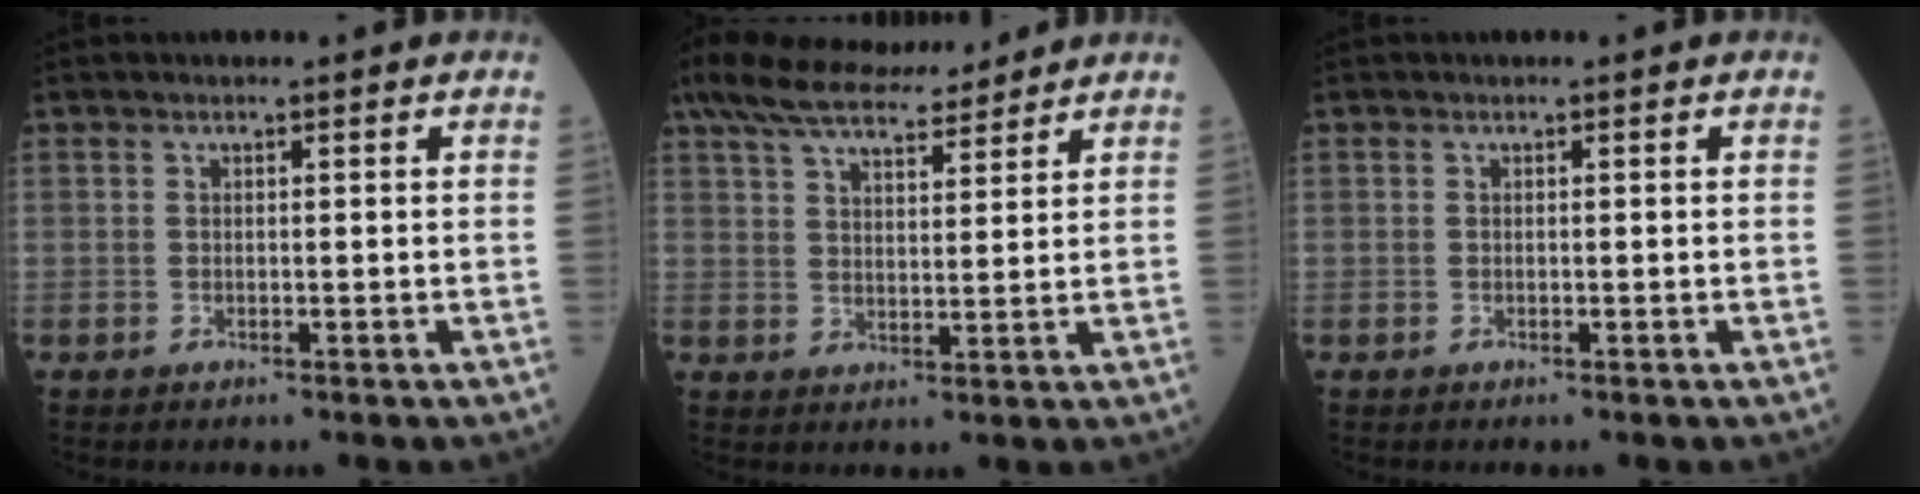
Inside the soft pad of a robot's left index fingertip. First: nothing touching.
{"total": 14.9, "force": [12.9, 3.2, 6.8], "torque": [-0.130, 0.037, 0.212]}
{"total": 0.0}